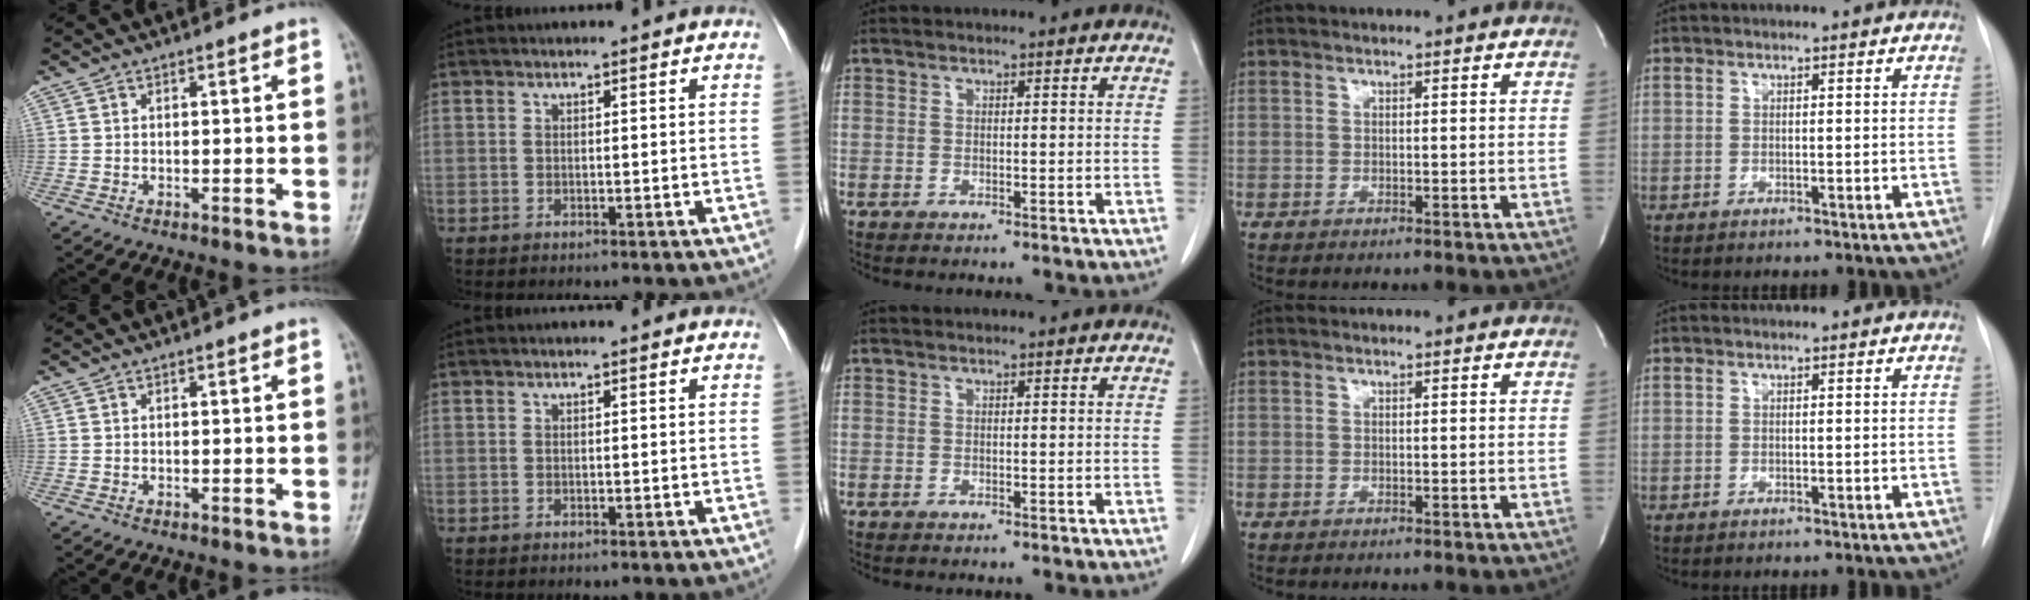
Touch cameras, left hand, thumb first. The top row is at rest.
{}